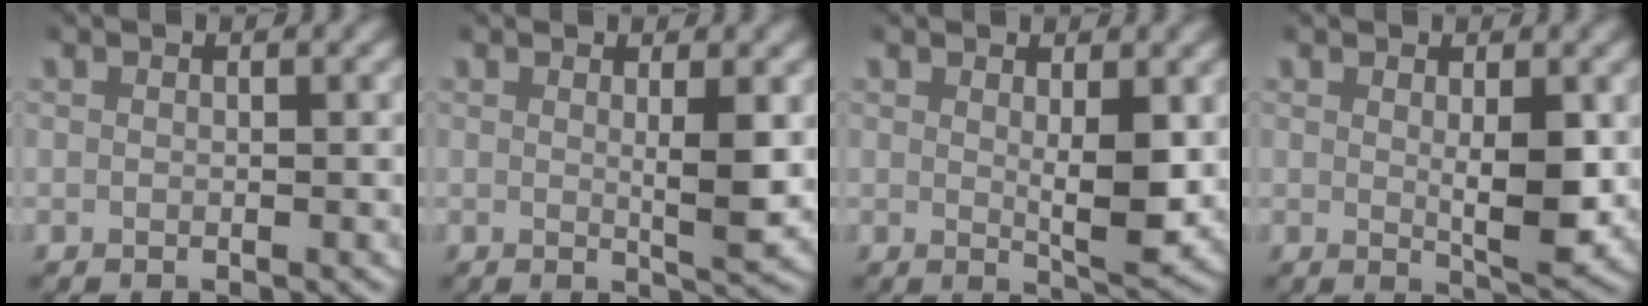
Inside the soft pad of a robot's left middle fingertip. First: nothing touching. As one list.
[{"total": 2.6, "force": [0.7, 0.1, 2.5], "torque": [-0.037, -0.012, 0.013]}, {"total": 3.3, "force": [0.9, 0.8, 3.1], "torque": [-0.048, -0.017, 0.018]}, {"total": 3.5, "force": [0.6, 1.0, 3.3], "torque": [-0.052, -0.016, 0.013]}]